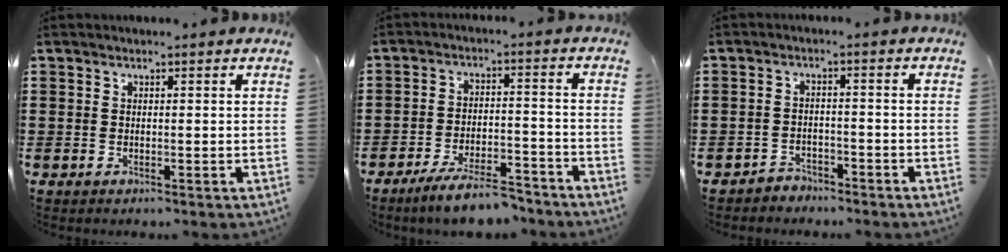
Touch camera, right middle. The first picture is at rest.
{"total": 7.2, "force": [-6.3, 1.0, 3.4], "torque": [-0.069, -0.001, -0.119]}
{"total": 2.4, "force": [-2.3, 0.6, -0.1], "torque": [-0.008, 0.000, -0.050]}